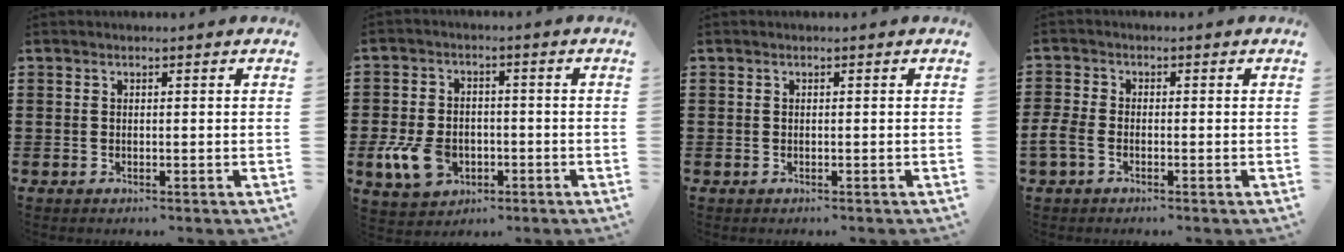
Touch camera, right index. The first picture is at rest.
{"total": 7.8, "force": [-2.4, 5.5, 5.0], "torque": [-0.129, 0.004, -0.049]}
{"total": 0.0}
{"total": 2.8, "force": [-1.6, 1.5, 1.8], "torque": [-0.053, -0.003, -0.037]}